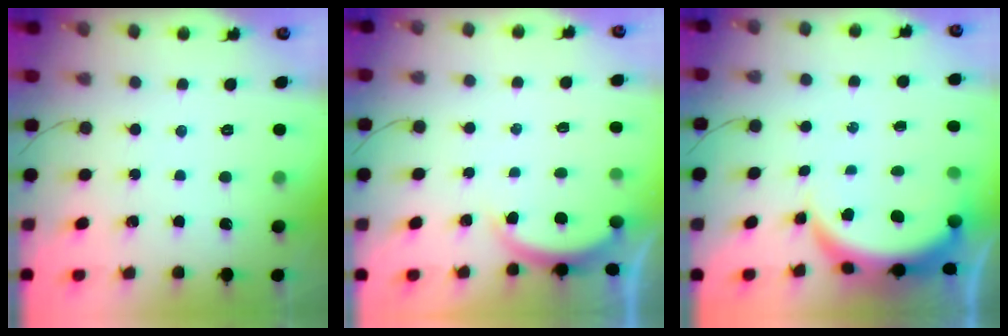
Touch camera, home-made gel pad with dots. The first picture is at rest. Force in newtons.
{"total": 2.6, "press": 2.6, "slide": 0.5}
{"total": 5.8, "press": 5.8, "slide": 0.8}